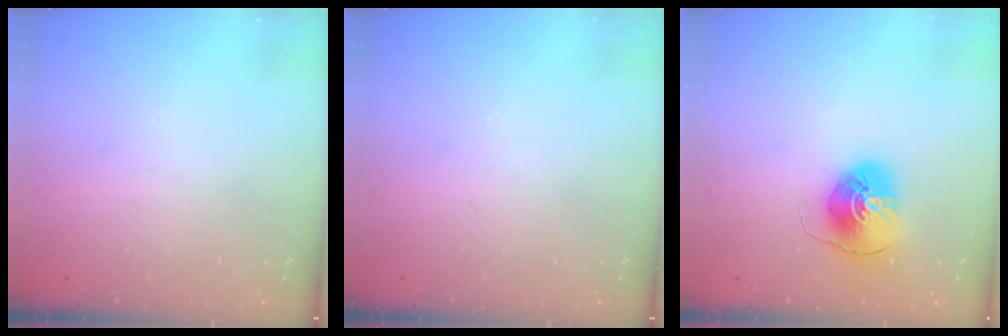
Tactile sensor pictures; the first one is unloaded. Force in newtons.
{"total": 0.0}
{"total": 7.5, "press": 7.5, "slide": 0.7}